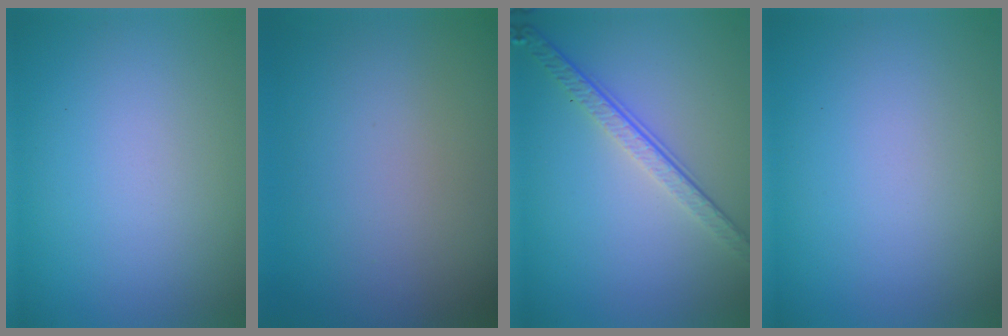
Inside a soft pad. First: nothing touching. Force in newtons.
{"total": 0.0}
{"total": 3.8, "press": 2.7, "slide": 2.7}
{"total": 0.0}